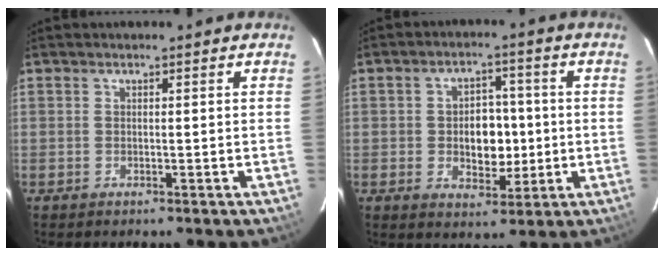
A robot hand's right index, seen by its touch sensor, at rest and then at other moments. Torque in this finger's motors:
{"motor_torque": [0.72, -0.43, 0.25, 0.10]}